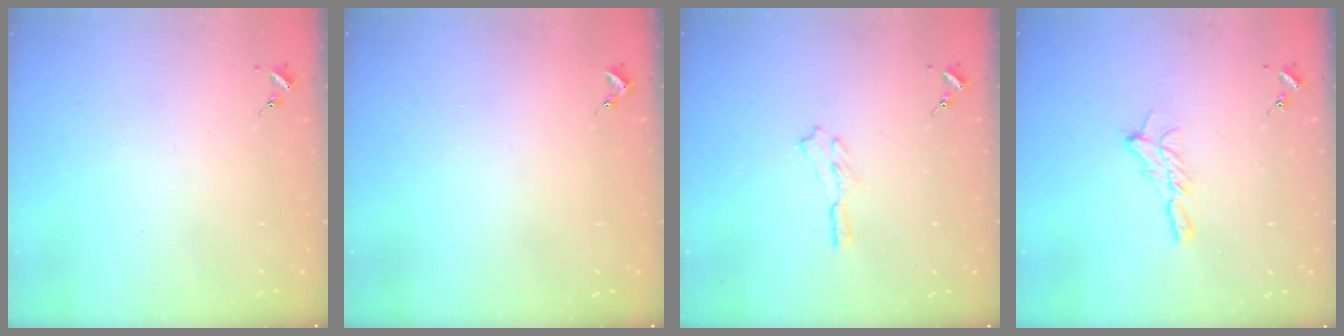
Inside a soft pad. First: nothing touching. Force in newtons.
{"total": 0.9, "press": 0.9, "slide": 0.1}
{"total": 3.7, "press": 3.7, "slide": 0.3}
{"total": 9.2, "press": 9.1, "slide": 0.7}